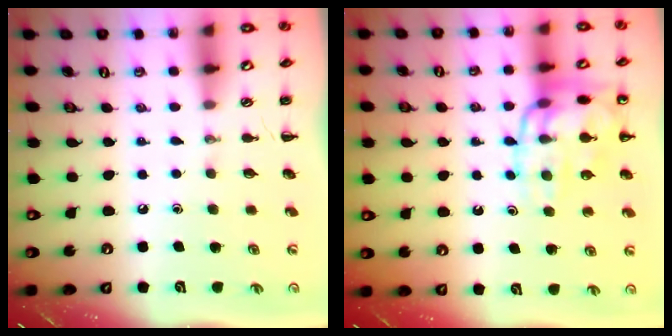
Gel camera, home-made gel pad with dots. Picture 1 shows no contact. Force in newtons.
{"total": 15.5, "press": 15.3, "slide": 1.9}